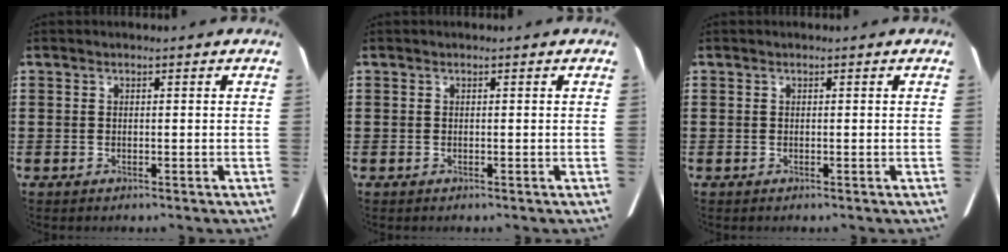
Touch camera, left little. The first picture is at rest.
{"total": 0.0}
{"total": 0.0}